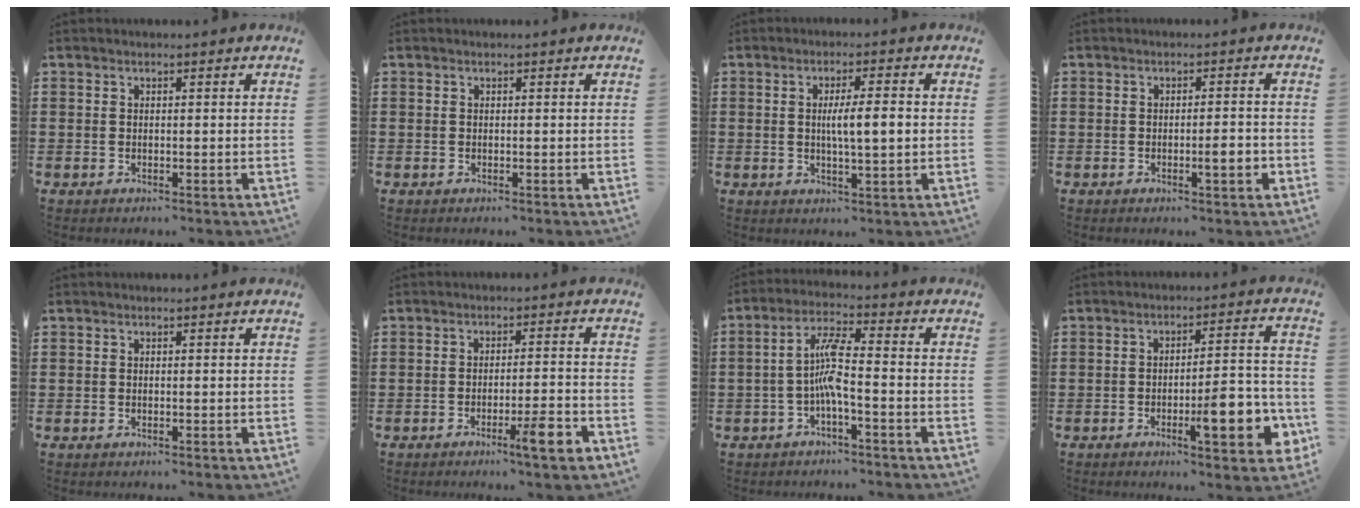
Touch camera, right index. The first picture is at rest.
{"total": 0.0}
{"total": 5.6, "force": [0.3, 1.0, 5.5], "torque": [-0.099, 0.001, 0.002]}
{"total": 3.2, "force": [-1.0, 0.5, 3.0], "torque": [-0.041, -0.002, -0.020]}
{"total": 0.0}
{"total": 5.8, "force": [-3.2, 0.4, 4.9], "torque": [-0.073, -0.006, -0.049]}
{"total": 6.3, "force": [-1.7, 1.1, 6.0], "torque": [-0.123, 0.002, -0.036]}
{"total": 9.0, "force": [-3.5, 2.4, 8.0], "torque": [-0.109, 0.000, -0.056]}